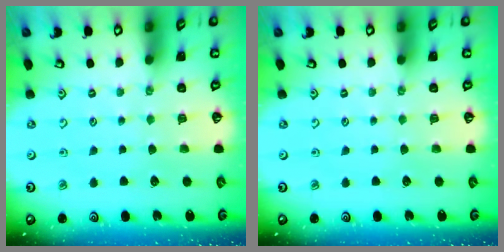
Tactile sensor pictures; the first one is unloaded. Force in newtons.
{"total": 0.0}